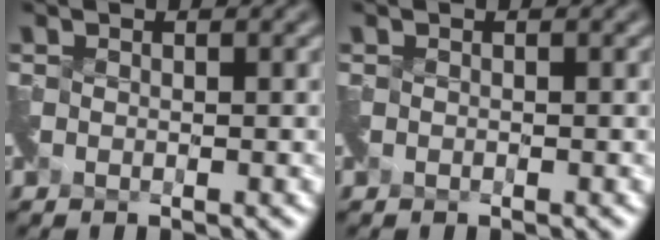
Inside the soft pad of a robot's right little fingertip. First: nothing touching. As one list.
[{"total": 0.0}]